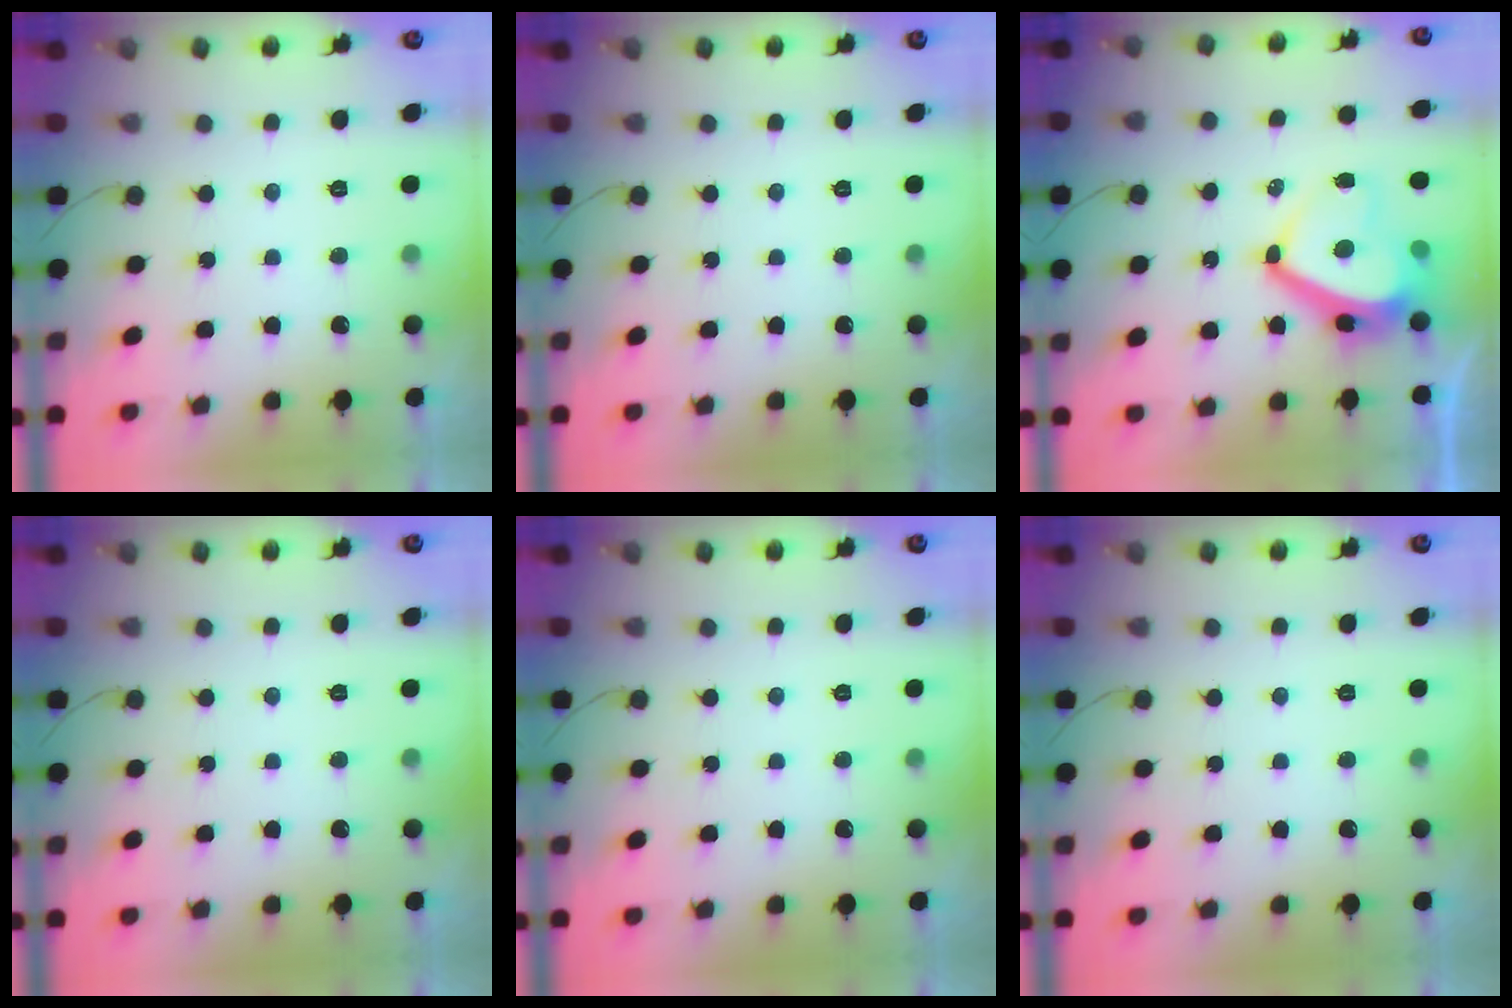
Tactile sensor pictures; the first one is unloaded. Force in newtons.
{"total": 0.0}
{"total": 12.6, "press": 12.6, "slide": 1.5}
{"total": 0.0}
{"total": 0.0}
{"total": 0.0}